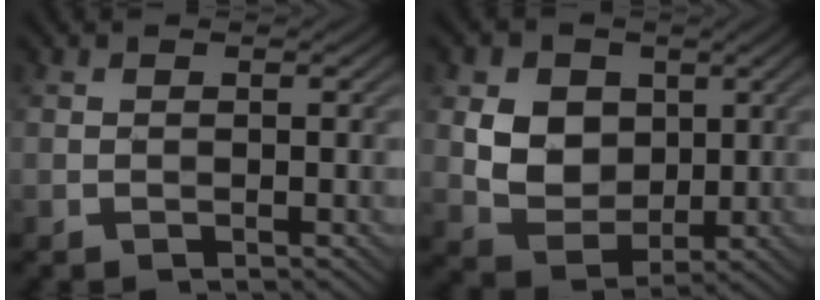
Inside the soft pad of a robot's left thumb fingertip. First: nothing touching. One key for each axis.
{"total": 6.8, "fx": 1.5, "fy": 5.5, "fz": 3.7, "tx": -0.095, "ty": -0.002, "tz": 0.020}